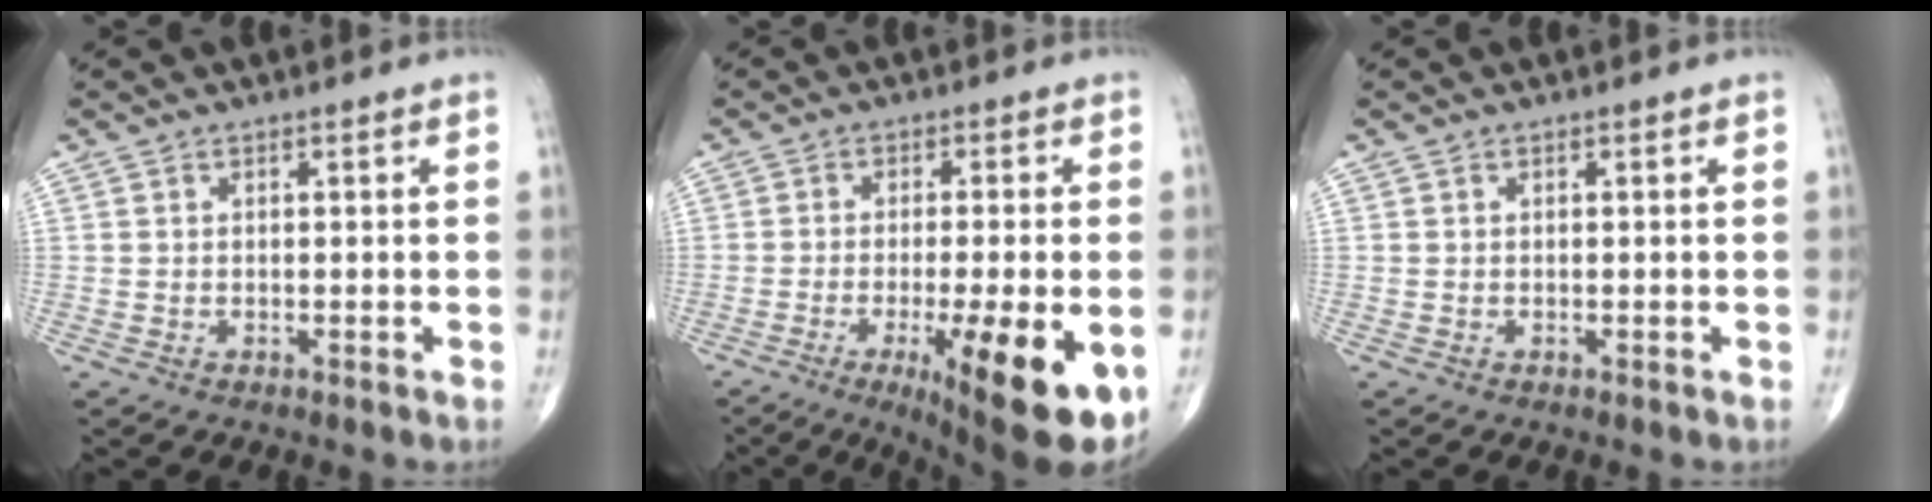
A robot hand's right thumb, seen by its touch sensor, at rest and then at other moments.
{"total": 16.3, "force": [-5.7, 3.6, 14.9], "torque": [-0.182, -0.015, -0.070]}
{"total": 0.0}